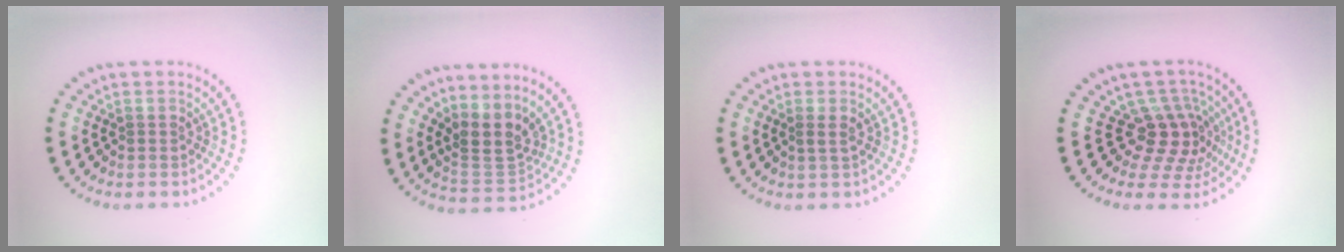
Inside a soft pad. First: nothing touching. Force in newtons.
{"total": 3.3, "press": 2.5, "slide": 2.1}
{"total": 0.5, "press": 0.5, "slide": 0.2}
{"total": 4.2, "press": 3.0, "slide": 3.0}